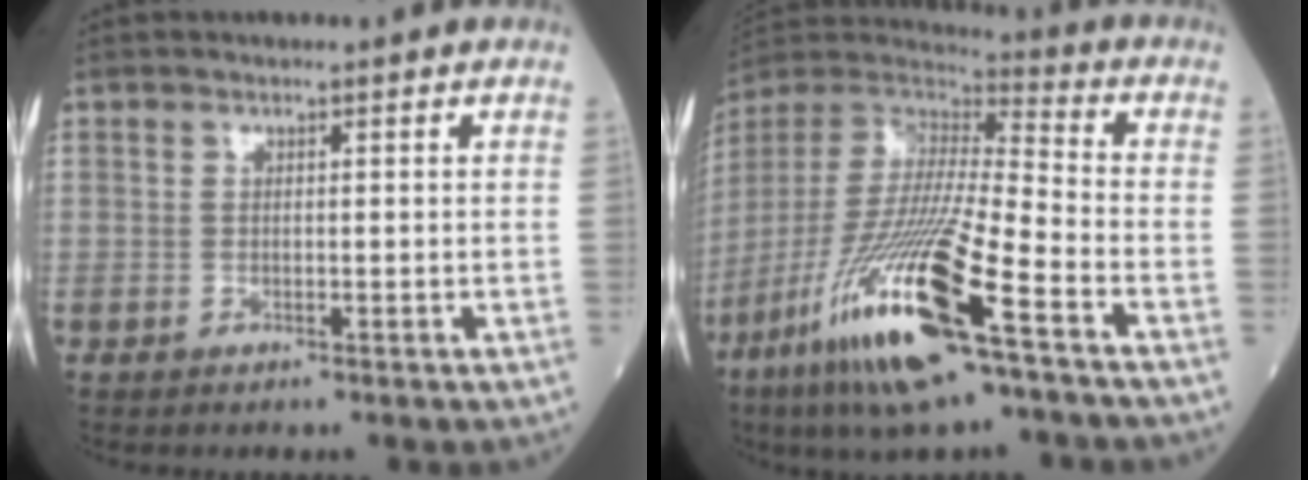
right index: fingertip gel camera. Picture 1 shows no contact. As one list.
[{"total": 22.9, "force": [-11.7, 1.9, 19.6], "torque": [-0.419, -0.064, -0.226]}]